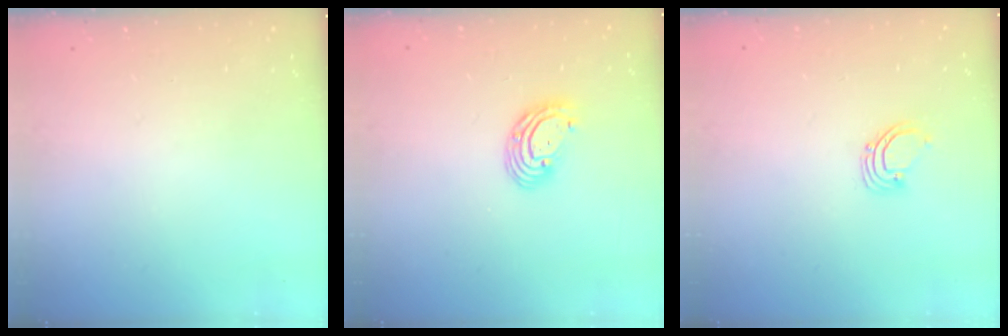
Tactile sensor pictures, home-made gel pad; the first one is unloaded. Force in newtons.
{"total": 7.2, "press": 7.1, "slide": 1.6}
{"total": 2.7, "press": 2.7, "slide": 0.2}